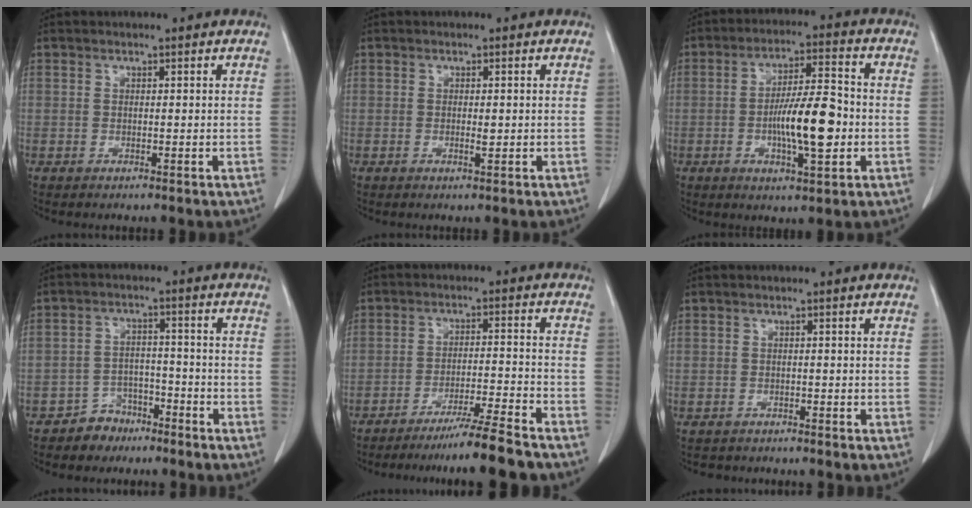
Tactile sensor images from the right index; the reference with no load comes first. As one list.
[{"total": 1.2, "force": [-0.2, 0.3, 1.1], "torque": [-0.020, -0.001, -0.002]}, {"total": 10.9, "force": [-2.1, 2.1, 10.5], "torque": [-0.185, 0.004, -0.033]}, {"total": 4.6, "force": [-3.7, 2.8, 0.3], "torque": [0.000, 0.013, -0.060]}, {"total": 9.3, "force": [-7.9, -1.8, 4.5], "torque": [-0.052, -0.017, -0.131]}, {"total": 2.2, "force": [-1.9, 1.2, -0.3], "torque": [-0.005, 0.001, -0.032]}]